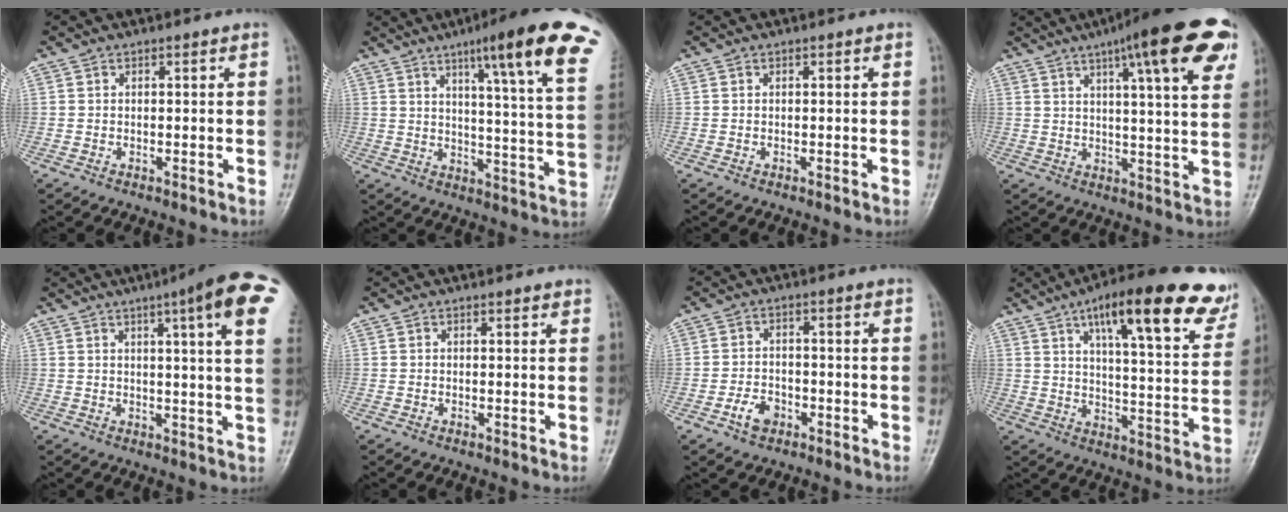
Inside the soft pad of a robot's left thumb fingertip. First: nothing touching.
{"total": 21.5, "force": [12.1, 2.1, 17.7], "torque": [-0.224, -0.038, 0.151]}
{"total": 0.0}
{"total": 19.5, "force": [10.2, 3.7, 16.2], "torque": [-0.210, -0.014, 0.131]}
{"total": 15.6, "force": [7.2, 1.7, 13.7], "torque": [-0.170, -0.013, 0.076]}
{"total": 1.0, "force": [0.8, 0.4, 0.3], "torque": [-0.003, -0.003, 0.008]}
{"total": 4.3, "force": [-2.1, 2.9, 2.3], "torque": [-0.031, 0.015, -0.039]}
{"total": 23.0, "force": [13.6, 6.0, 17.5], "torque": [-0.222, -0.035, 0.189]}